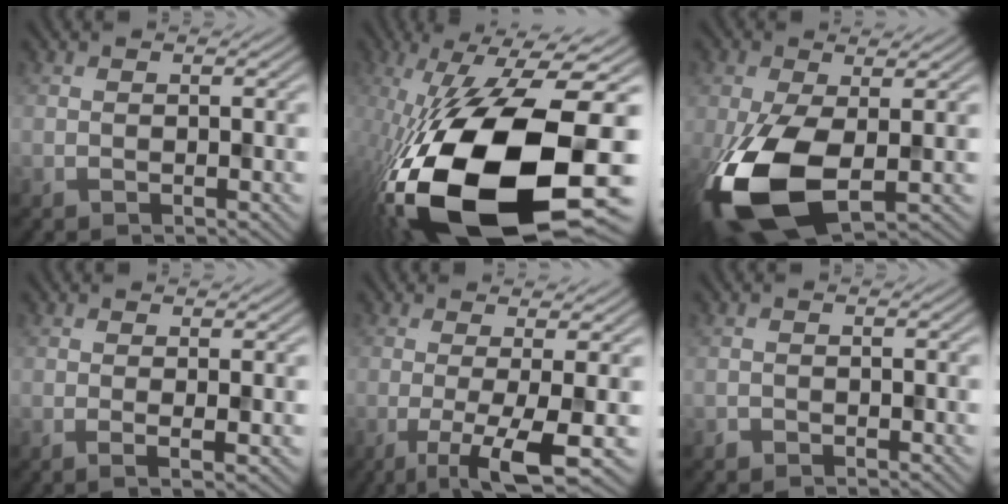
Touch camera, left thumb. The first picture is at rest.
{"total": 20.8, "force": [-7.4, 9.4, 17.0], "torque": [-0.334, -0.037, -0.112]}
{"total": 12.8, "force": [-3.6, 6.6, 10.4], "torque": [-0.248, -0.033, -0.051]}
{"total": 1.7, "force": [0.1, 0.3, 1.7], "torque": [-0.029, 0.001, -0.001]}
{"total": 7.2, "force": [-1.8, 1.5, 6.8], "torque": [-0.102, -0.001, -0.030]}
{"total": 0.6, "force": [-0.4, 0.1, -0.4], "torque": [0.009, 0.000, -0.005]}